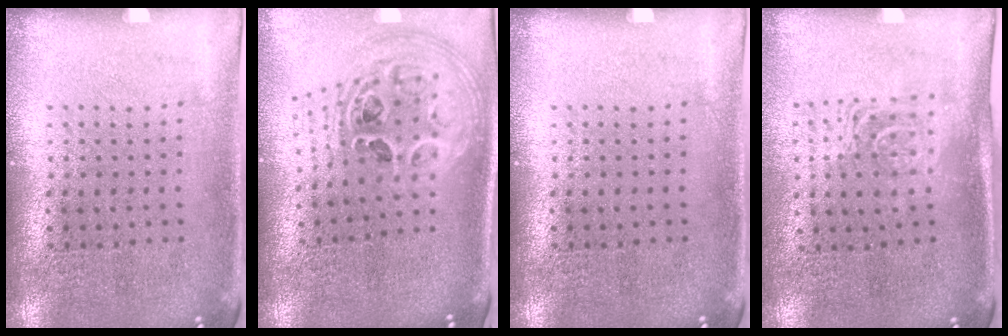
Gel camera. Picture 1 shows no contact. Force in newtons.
{"total": 2.7, "press": 1.9, "slide": 1.9}
{"total": 0.0}
{"total": 1.7, "press": 1.3, "slide": 1.1}